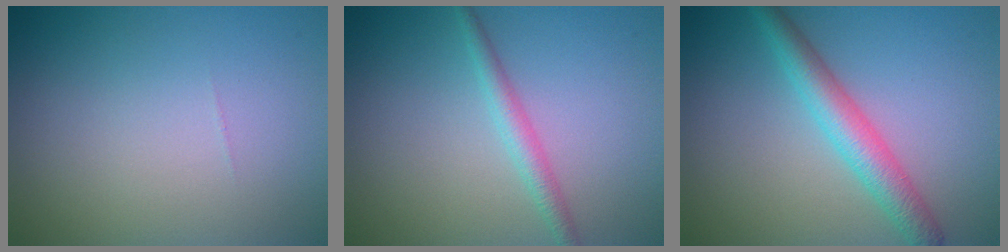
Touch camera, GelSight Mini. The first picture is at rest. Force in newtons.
{"total": 1.9, "press": 1.9, "slide": 0.1}
{"total": 3.7, "press": 3.7, "slide": 0.1}